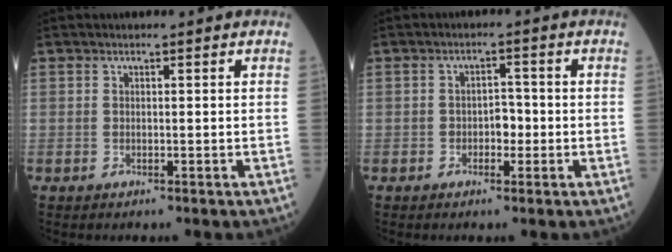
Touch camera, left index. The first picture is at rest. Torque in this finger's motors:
{"motor_torque": [-0.20, 0.09, 0.04, 0.00]}